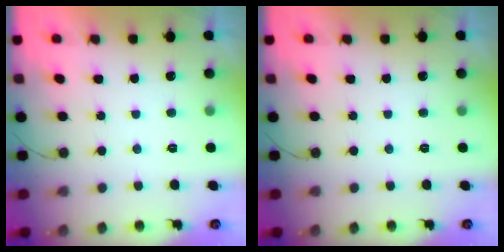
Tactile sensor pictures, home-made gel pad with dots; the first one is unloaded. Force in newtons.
{"total": 0.0}